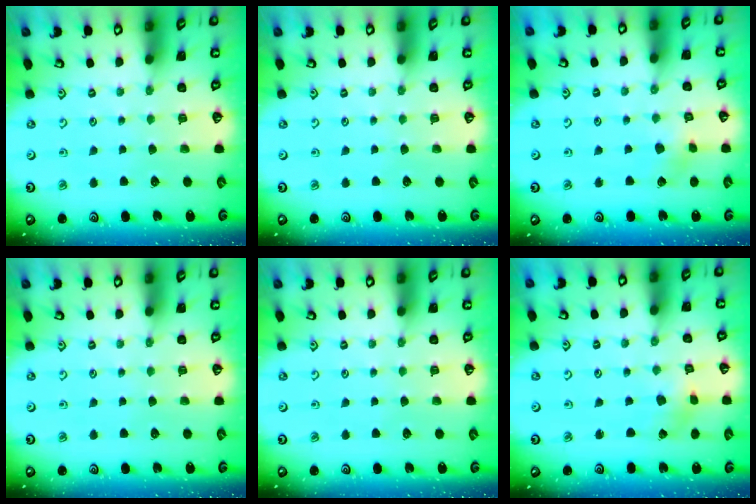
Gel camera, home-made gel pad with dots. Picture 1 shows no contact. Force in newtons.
{"total": 0.0}
{"total": 3.9, "press": 3.9, "slide": 0.6}
{"total": 0.0}
{"total": 0.0}
{"total": 1.2, "press": 1.2, "slide": 0.2}